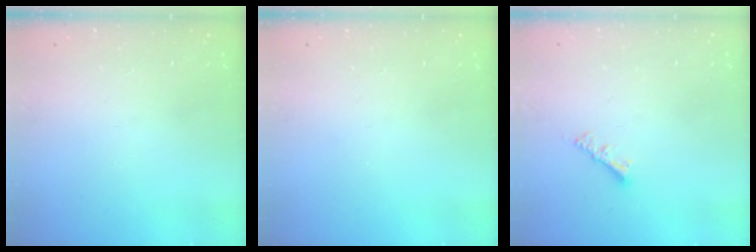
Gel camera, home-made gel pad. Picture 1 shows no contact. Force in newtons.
{"total": 0.0}
{"total": 3.7, "press": 3.7, "slide": 0.5}